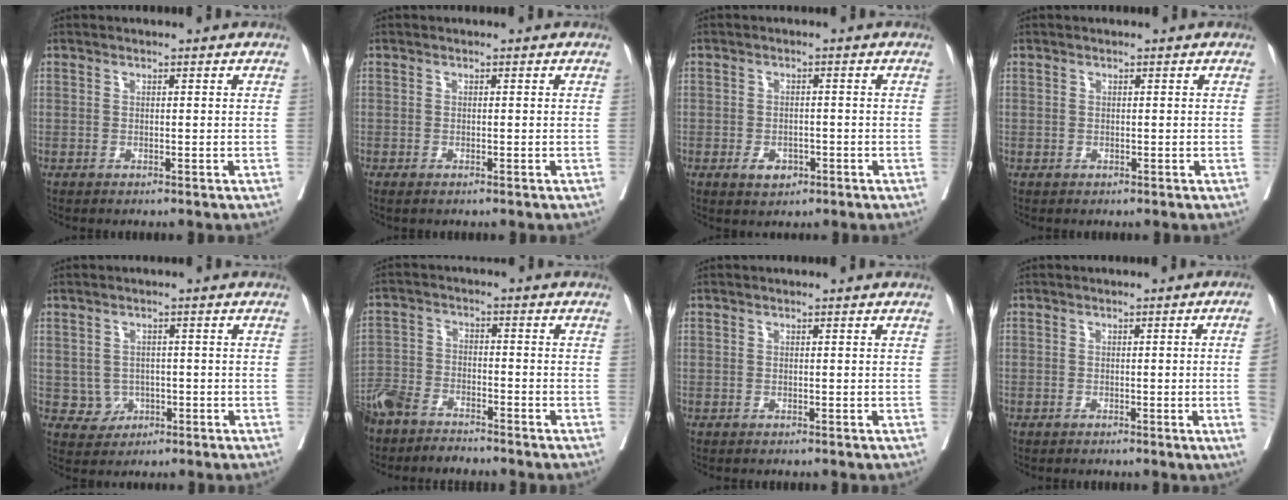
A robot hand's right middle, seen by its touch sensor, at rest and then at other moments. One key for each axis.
{"total": 0.8, "fx": -0.6, "fy": 0.1, "fz": 0.5, "tx": -0.006, "ty": -0.002, "tz": -0.009}
{"total": 2.9, "fx": -1.4, "fy": 1.9, "fz": 1.7, "tx": -0.023, "ty": 0.003, "tz": -0.014}
{"total": 0.0}
{"total": 3.3, "fx": -0.5, "fy": 3.3, "fz": 0.5, "tx": 0.002, "ty": 0.008, "tz": -0.001}
{"total": 9.4, "fx": -8.2, "fy": 3.3, "fz": 3.1, "tx": -0.059, "ty": -0.007, "tz": -0.146}
{"total": 0.0}
{"total": 4.1, "fx": -0.6, "fy": -1.6, "fz": 3.7, "tx": -0.039, "ty": -0.006, "tz": -0.008}